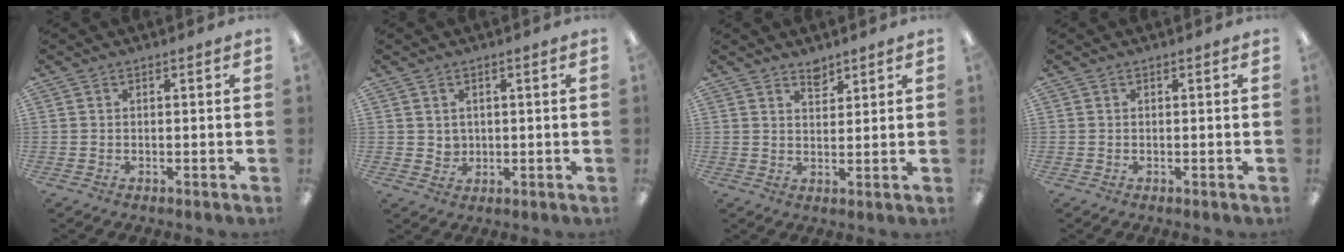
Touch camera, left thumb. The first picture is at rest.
{"total": 2.6, "force": [1.3, 2.2, 0.1], "torque": [-0.002, -0.004, 0.022]}
{"total": 3.4, "force": [3.0, 1.3, 0.7], "torque": [0.005, -0.024, 0.053]}
{"total": 0.0}